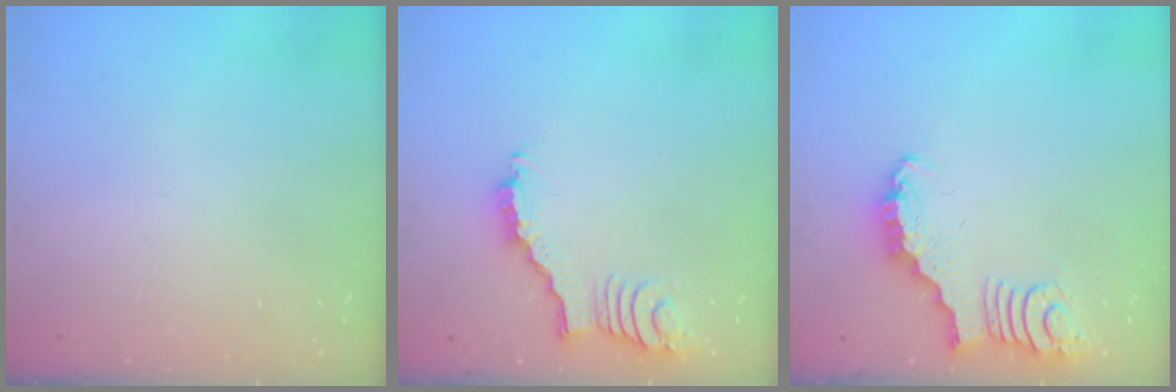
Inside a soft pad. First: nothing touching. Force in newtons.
{"total": 2.5, "press": 2.4, "slide": 0.4}
{"total": 2.8, "press": 2.8, "slide": 0.3}